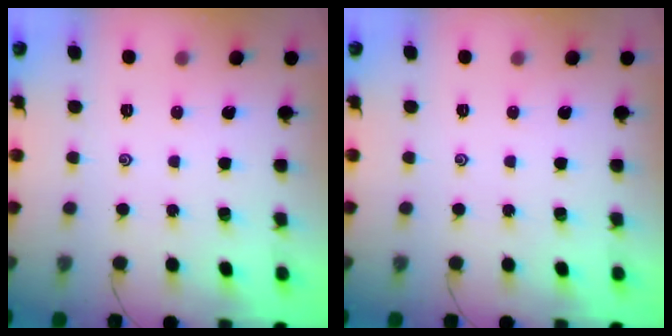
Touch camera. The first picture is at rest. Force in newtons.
{"total": 0.0}